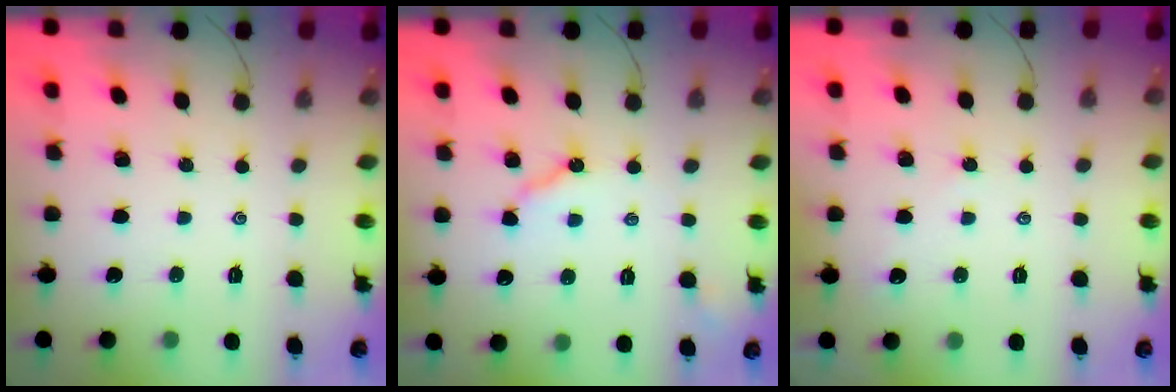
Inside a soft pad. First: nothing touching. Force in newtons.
{"total": 5.1, "press": 5.1, "slide": 0.3}
{"total": 1.4, "press": 1.4, "slide": 0.4}